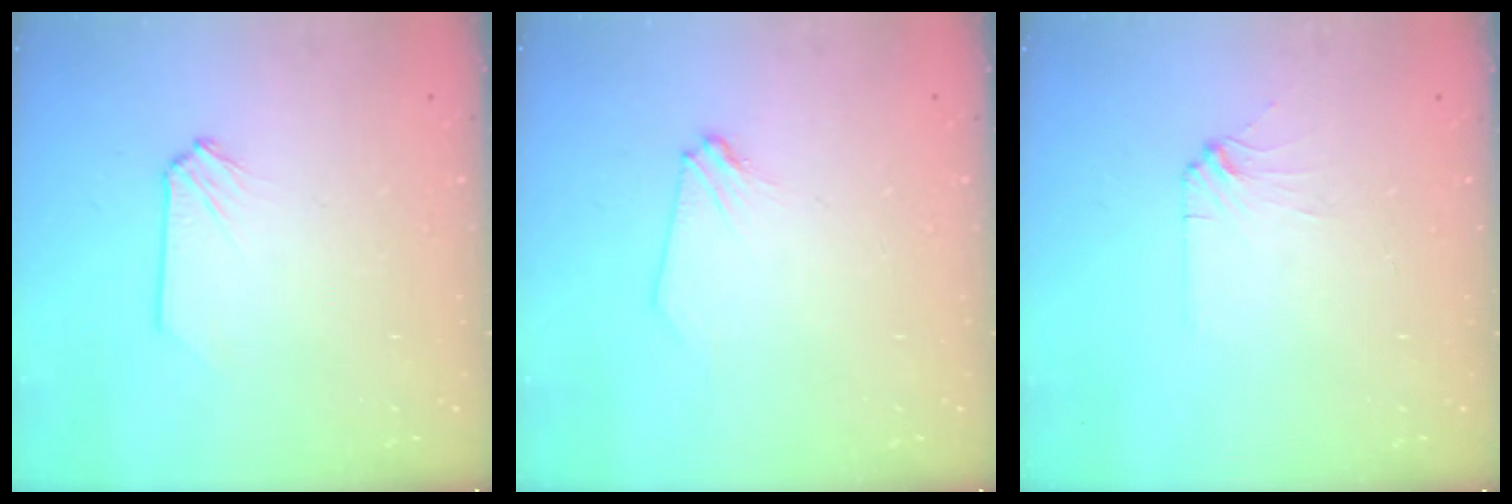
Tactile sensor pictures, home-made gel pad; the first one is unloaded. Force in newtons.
{"total": 2.4, "press": 2.4, "slide": 0.4}
{"total": 2.8, "press": 2.7, "slide": 0.4}